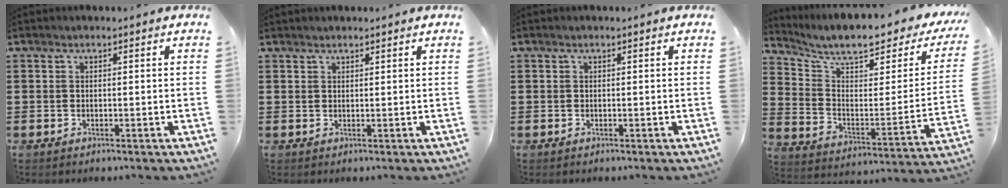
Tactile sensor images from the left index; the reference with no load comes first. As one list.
[{"total": 0.9, "force": [0.9, 0.1, 0.0], "torque": [-0.002, -0.001, 0.019]}, {"total": 0.0}, {"total": 8.0, "force": [6.7, 1.2, 4.1], "torque": [-0.103, -0.050, 0.110]}]